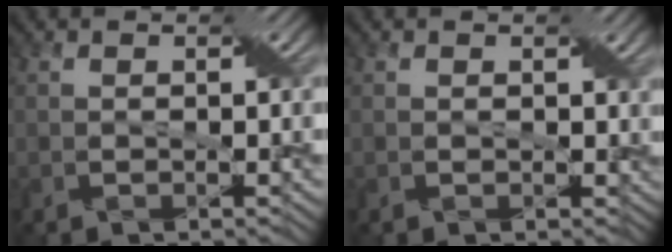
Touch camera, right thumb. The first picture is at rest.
{"total": 1.1, "force": [0.5, 1.0, 0.3], "torque": [-0.010, -0.005, 0.005]}